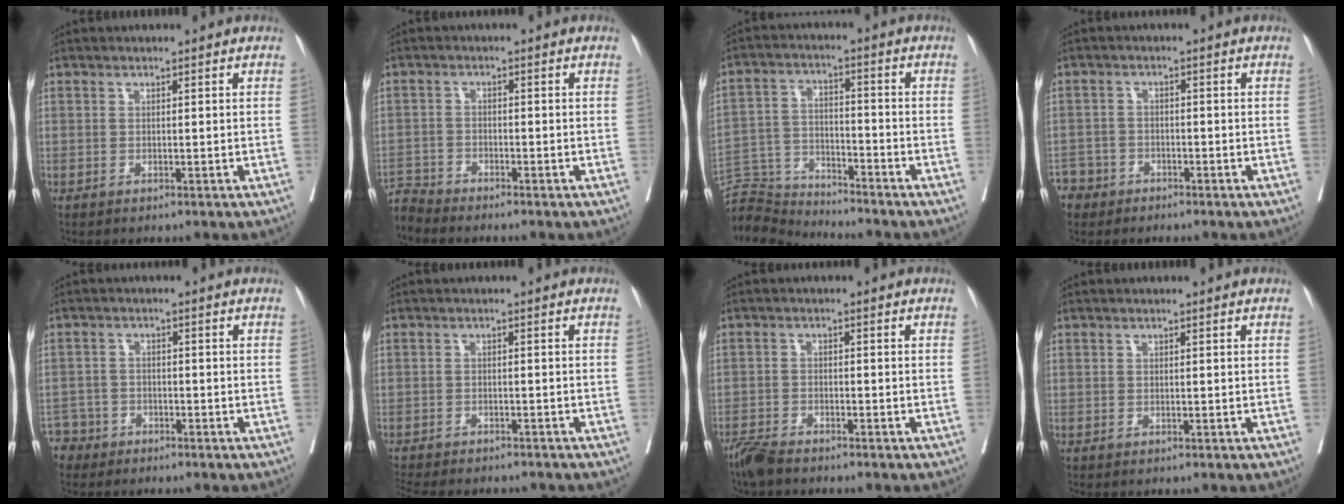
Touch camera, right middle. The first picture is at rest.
{"total": 3.4, "force": [-3.3, -0.4, -0.9], "torque": [0.023, -0.012, -0.064]}
{"total": 8.4, "force": [-8.4, -0.1, -1.0], "torque": [0.017, 0.016, -0.158]}
{"total": 4.2, "force": [-3.1, 2.9, -0.5], "torque": [0.010, 0.008, -0.062]}
{"total": 4.1, "force": [-3.2, 2.5, -0.8], "torque": [0.019, 0.006, -0.066]}
{"total": 12.0, "force": [-10.7, 3.0, 4.5], "torque": [-0.086, -0.009, -0.139]}
{"total": 3.6, "force": [-3.3, 0.6, 1.4], "torque": [-0.025, -0.010, -0.064]}
{"total": 0.0}